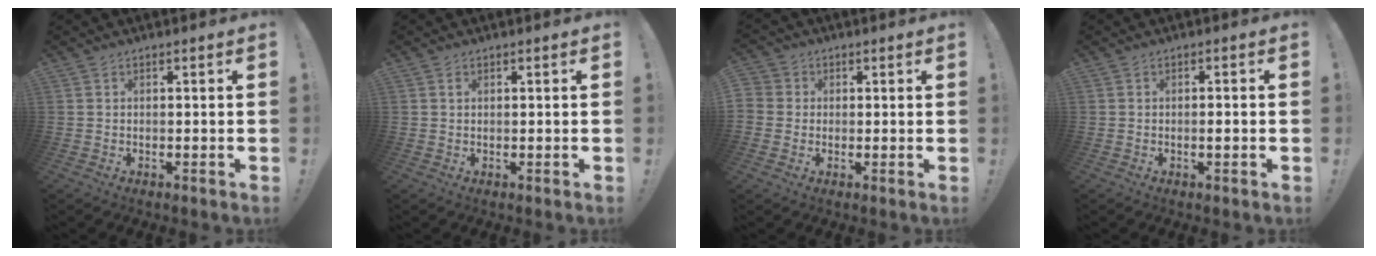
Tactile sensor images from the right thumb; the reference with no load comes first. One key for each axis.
{"total": 0.8, "fx": 0.6, "fy": 0.4, "fz": 0.3, "tx": 0.000, "ty": -0.002, "tz": 0.010}
{"total": 6.4, "fx": 0.8, "fy": 6.2, "fz": 1.3, "tx": -0.018, "ty": -0.001, "tz": 0.017}
{"total": 1.8, "fx": -0.7, "fy": 0.1, "fz": 1.7, "tx": -0.024, "ty": -0.001, "tz": -0.014}